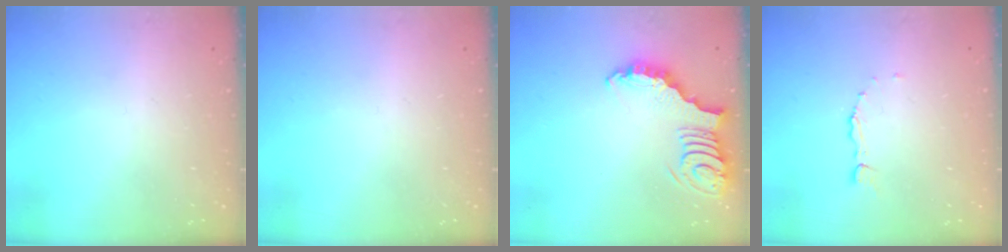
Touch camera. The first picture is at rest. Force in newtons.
{"total": 0.0}
{"total": 3.9, "press": 3.8, "slide": 0.7}
{"total": 1.7, "press": 1.7, "slide": 0.4}